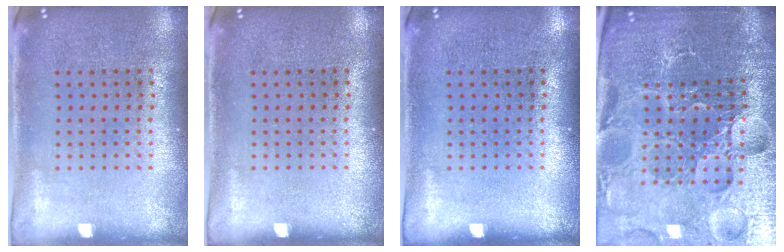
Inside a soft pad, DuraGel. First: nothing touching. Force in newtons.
{"total": 0.0}
{"total": 0.0}
{"total": 5.7, "press": 5.3, "slide": 2.2}